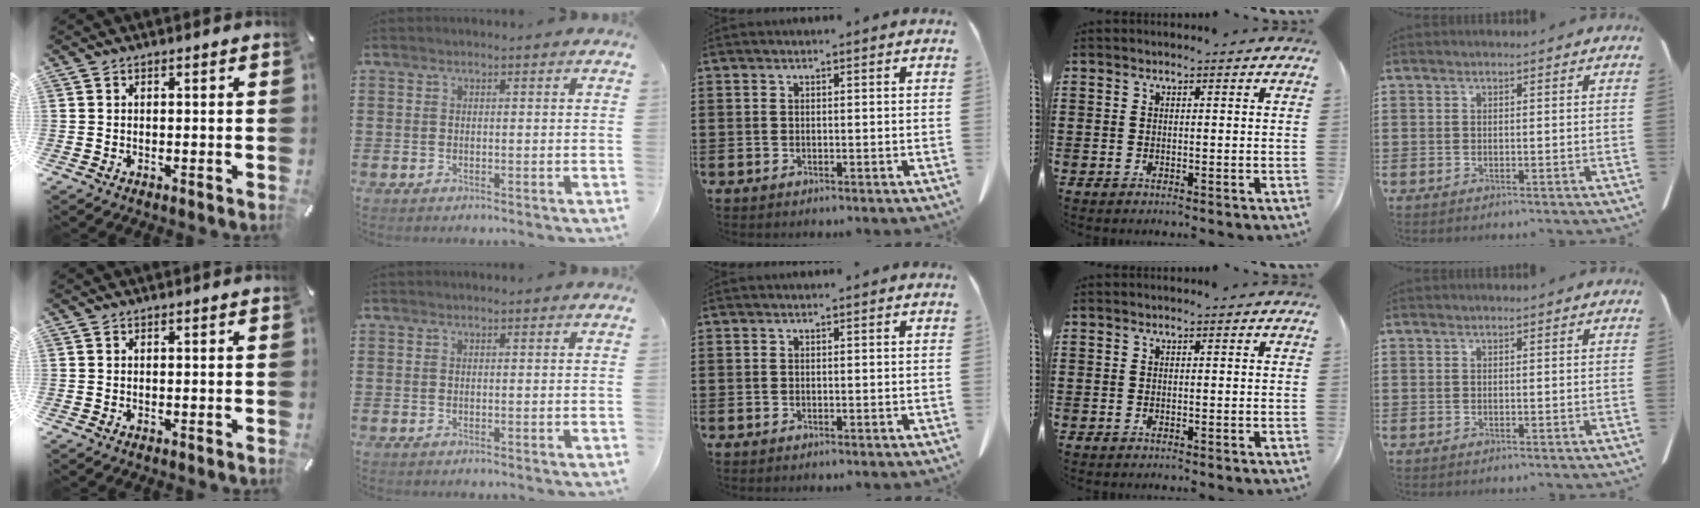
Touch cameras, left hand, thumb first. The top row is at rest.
{}